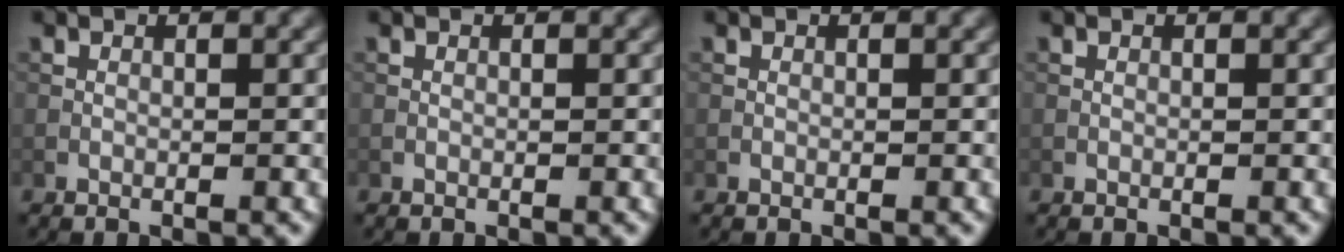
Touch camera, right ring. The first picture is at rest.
{"total": 0.0}
{"total": 0.0}
{"total": 0.0}